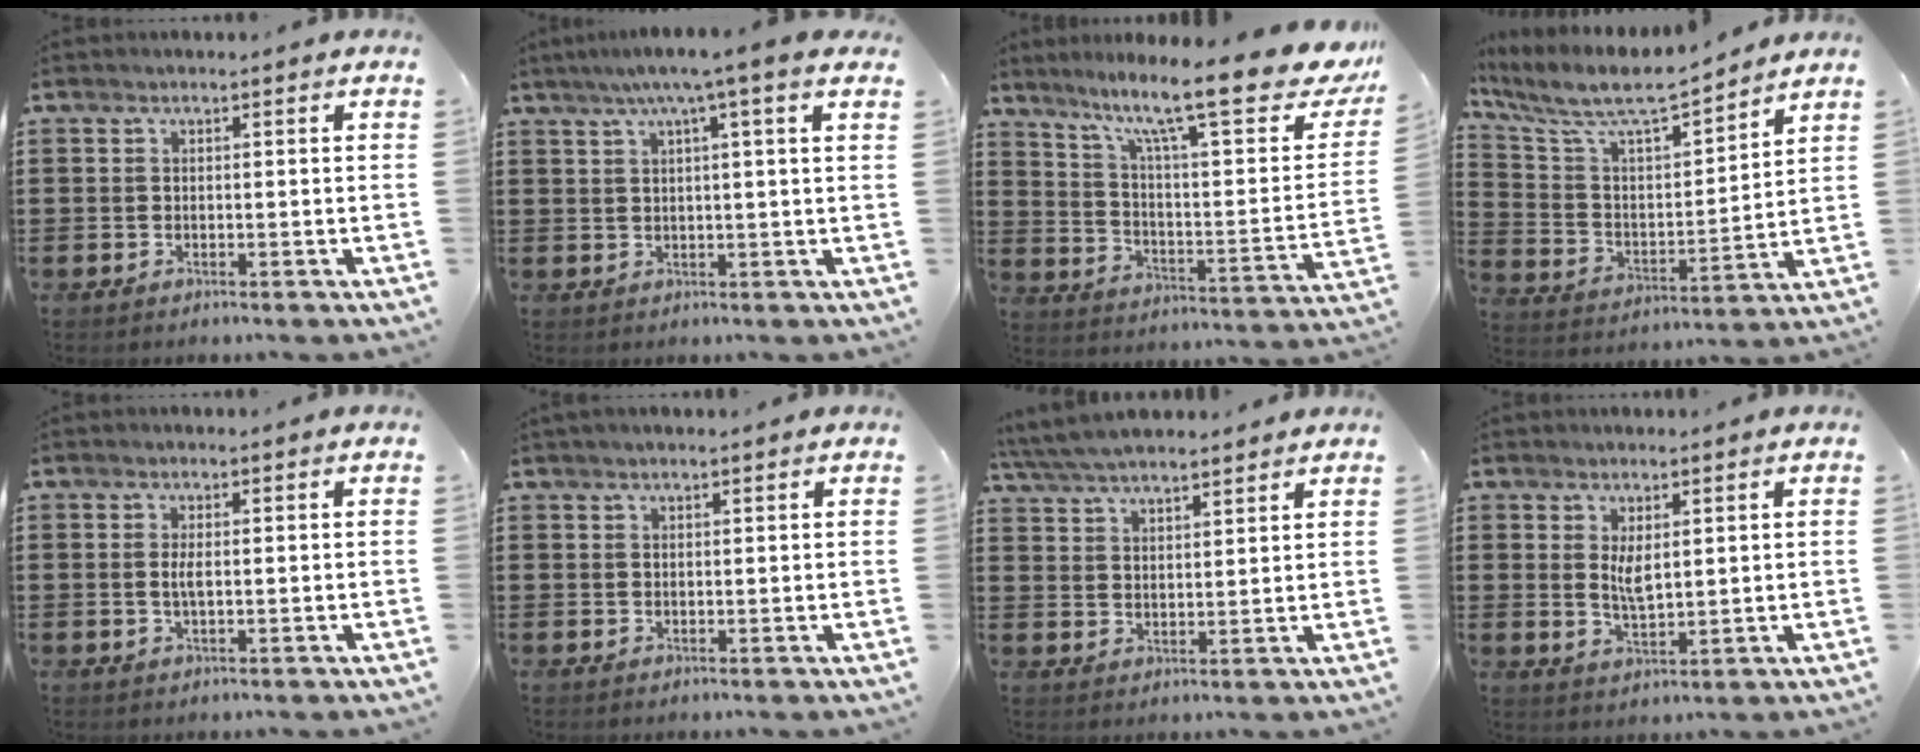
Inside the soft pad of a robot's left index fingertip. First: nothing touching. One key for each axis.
{"total": 4.9, "fx": 2.6, "fy": -0.6, "fz": 4.1, "tx": -0.084, "ty": -0.001, "tz": 0.041}
{"total": 14.7, "fx": 10.9, "fy": 1.9, "fz": 9.7, "tx": -0.180, "ty": -0.073, "tz": 0.172}
{"total": 8.1, "fx": 6.9, "fy": 1.3, "fz": 4.1, "tx": -0.111, "ty": -0.049, "tz": 0.113}
{"total": 1.8, "fx": 0.1, "fy": 0.4, "fz": 1.8, "tx": -0.042, "ty": -0.005, "tz": -0.001}
{"total": 0.9, "fx": 0.7, "fy": 0.1, "fz": 0.5, "tx": -0.011, "ty": 0.000, "tz": 0.013}
{"total": 5.4, "fx": 5.0, "fy": 0.8, "fz": 1.7, "tx": -0.051, "ty": -0.014, "tz": 0.092}
{"total": 3.6, "fx": 1.4, "fy": 1.2, "fz": 3.1, "tx": -0.064, "ty": 0.001, "tz": 0.026}